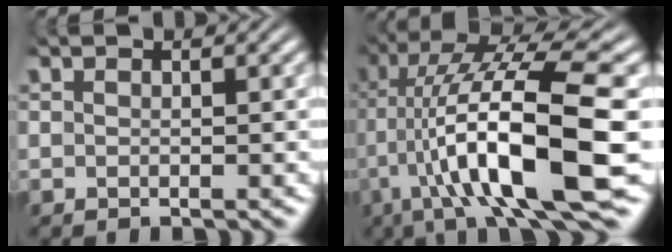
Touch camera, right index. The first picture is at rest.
{"total": 13.5, "force": [0.1, 4.9, 12.6], "torque": [-0.198, 0.000, 0.003]}